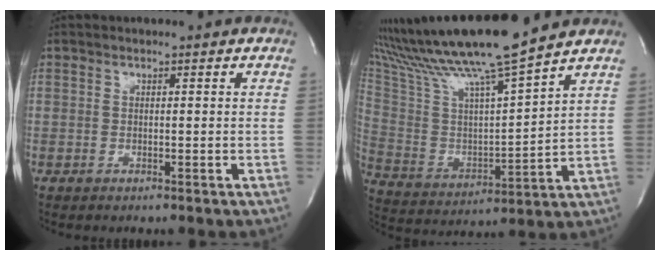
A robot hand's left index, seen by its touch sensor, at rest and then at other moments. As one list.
[{"total": 18.7, "force": [16.1, -0.7, 9.5], "torque": [-0.187, -0.010, 0.286]}]